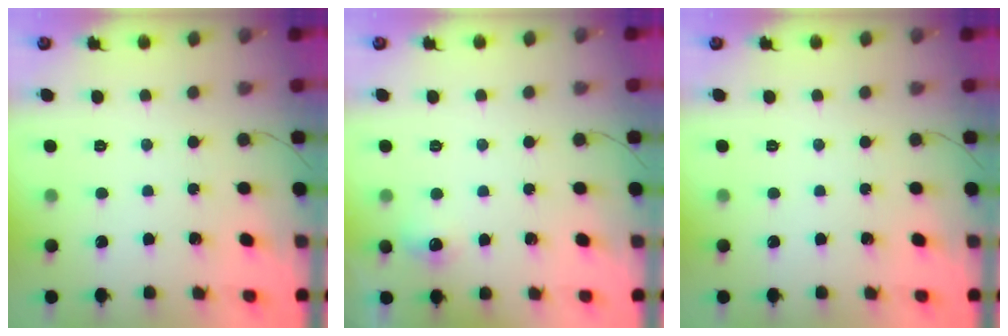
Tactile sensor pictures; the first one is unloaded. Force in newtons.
{"total": 5.3, "press": 5.0, "slide": 1.8}
{"total": 0.0}